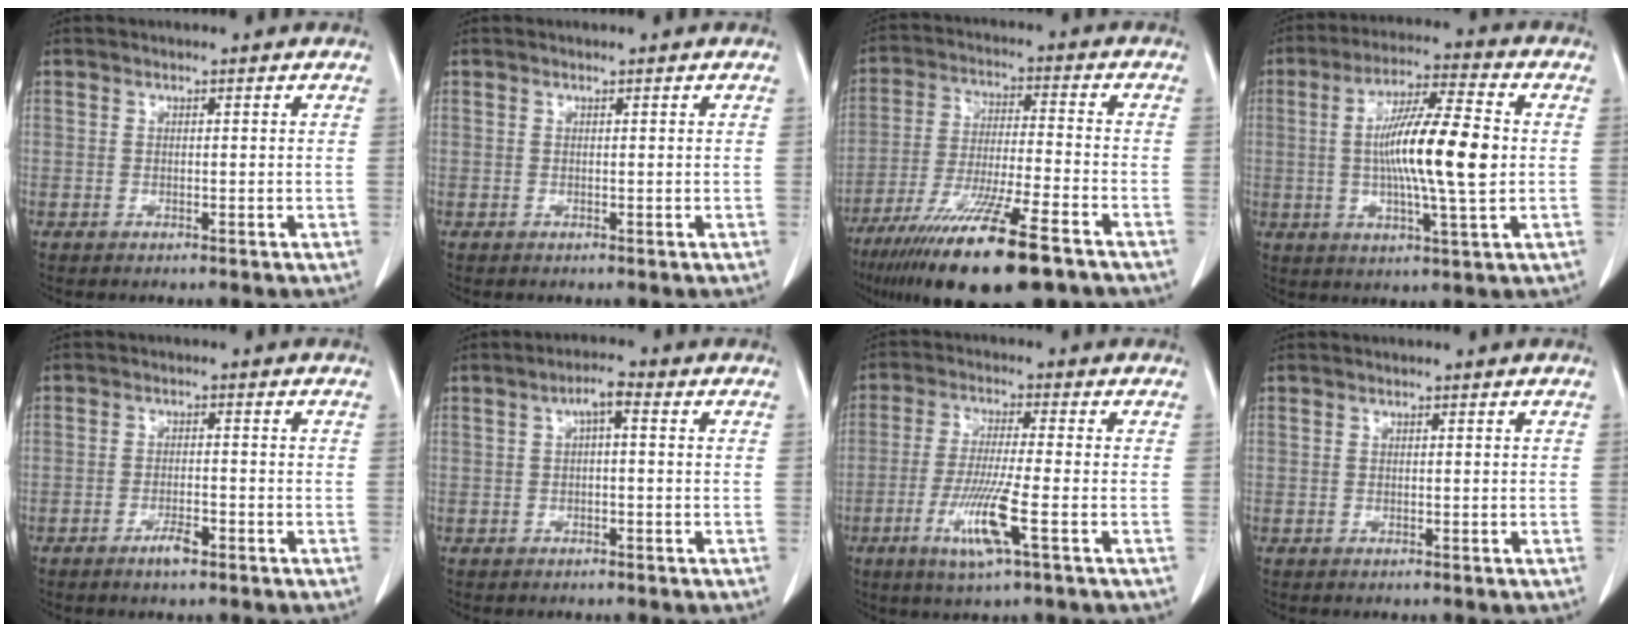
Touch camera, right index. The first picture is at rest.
{"total": 0.0}
{"total": 18.3, "force": [-12.3, 1.9, 13.4], "torque": [-0.229, -0.049, -0.210]}
{"total": 13.9, "force": [0.1, 1.2, 13.9], "torque": [-0.247, 0.003, -0.001]}
{"total": 2.7, "force": [-1.8, 0.5, 2.0], "torque": [-0.037, 0.001, -0.027]}
{"total": 2.9, "force": [0.6, 0.7, 2.8], "torque": [-0.048, 0.013, 0.008]}
{"total": 8.6, "force": [-3.3, -0.3, 7.9], "torque": [-0.161, -0.020, -0.062]}
{"total": 0.0}